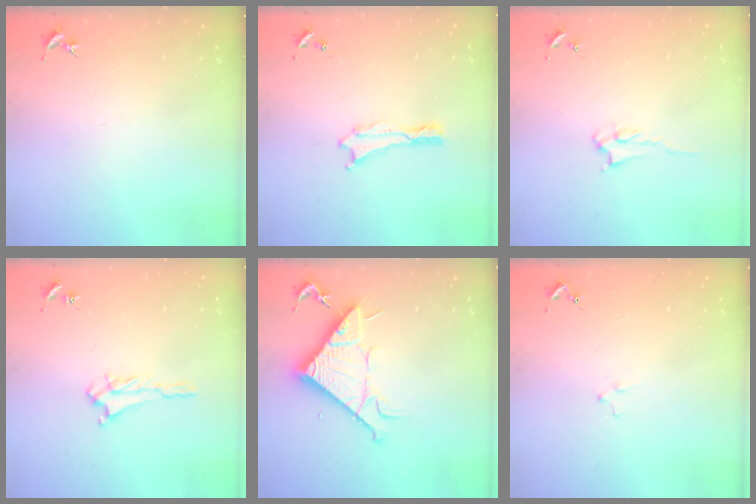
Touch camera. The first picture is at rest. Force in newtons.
{"total": 0.0}
{"total": 2.0, "press": 1.9, "slide": 0.3}
{"total": 2.0, "press": 2.0, "slide": 0.5}
{"total": 10.2, "press": 10.2, "slide": 0.3}
{"total": 0.8, "press": 0.8, "slide": 0.2}